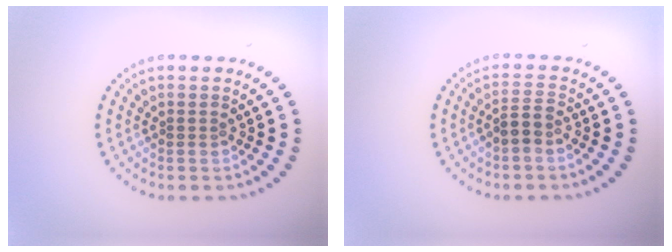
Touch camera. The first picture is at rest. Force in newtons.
{"total": 1.9, "press": 1.6, "slide": 1.1}